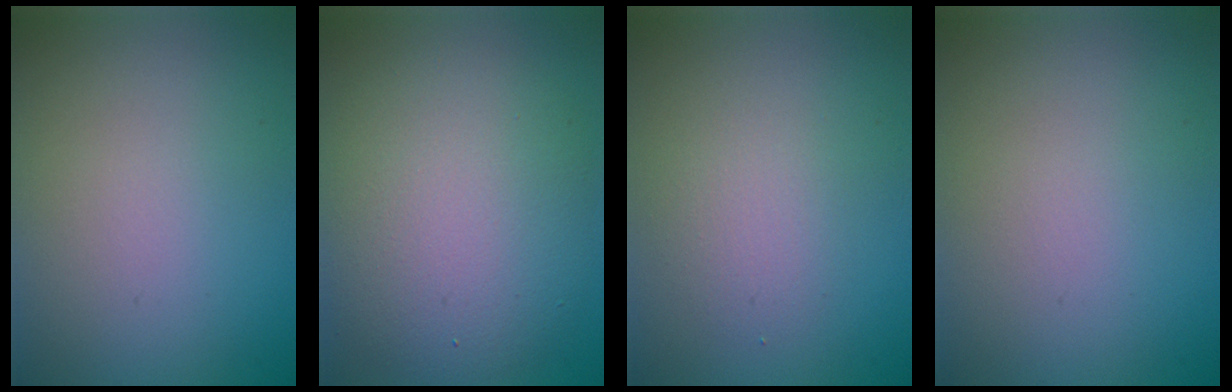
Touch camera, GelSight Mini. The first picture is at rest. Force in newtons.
{"total": 8.3, "press": 8.3, "slide": 0.3}
{"total": 1.9, "press": 1.9, "slide": 0.0}
{"total": 0.0}